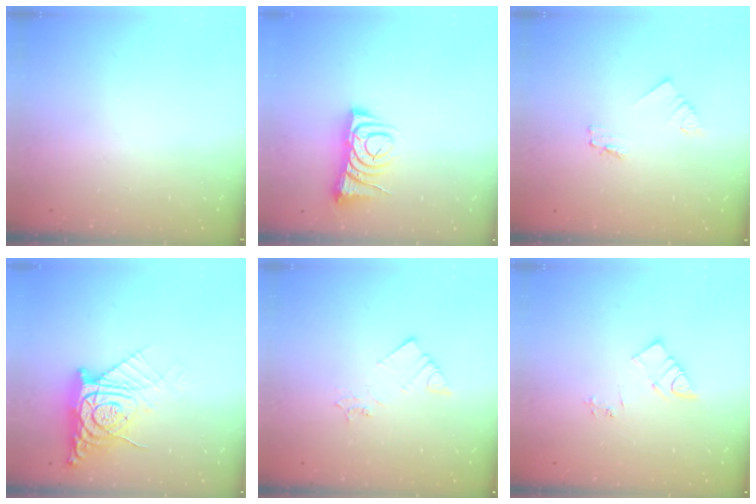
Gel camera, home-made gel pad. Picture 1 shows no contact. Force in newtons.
{"total": 6.8, "press": 6.7, "slide": 1.0}
{"total": 1.7, "press": 1.7, "slide": 0.3}
{"total": 12.1, "press": 12.0, "slide": 1.4}
{"total": 2.8, "press": 2.7, "slide": 0.5}
{"total": 6.0, "press": 6.0, "slide": 0.2}